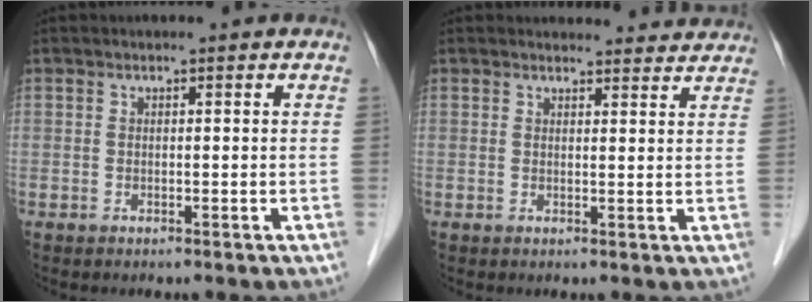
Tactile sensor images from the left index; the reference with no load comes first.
{"total": 7.6, "force": [7.4, 1.6, 0.7], "torque": [0.010, 0.008, 0.066]}